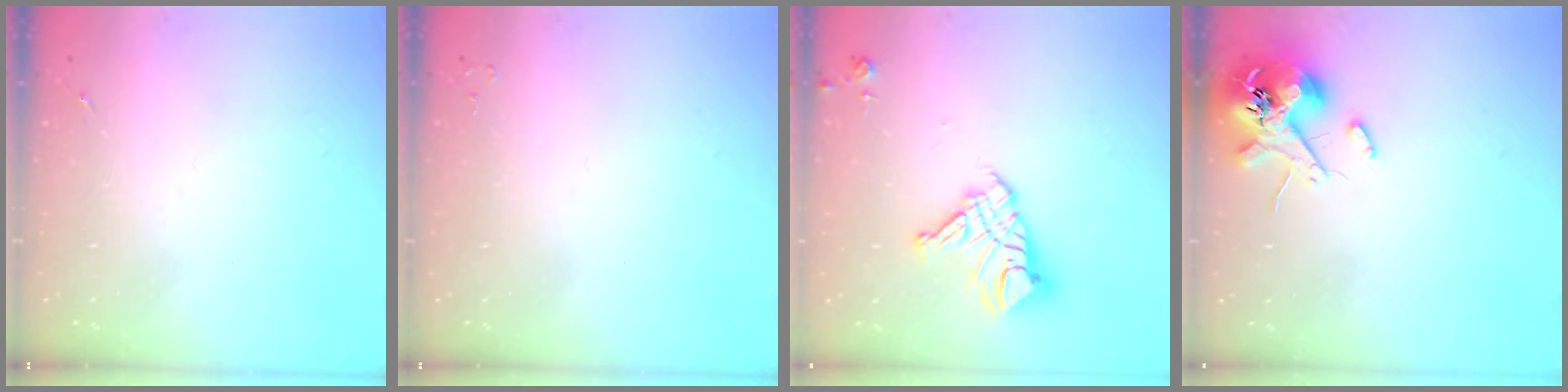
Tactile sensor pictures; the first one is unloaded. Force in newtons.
{"total": 2.0, "press": 2.0, "slide": 0.3}
{"total": 14.0, "press": 13.9, "slide": 1.5}
{"total": 11.8, "press": 11.6, "slide": 1.8}